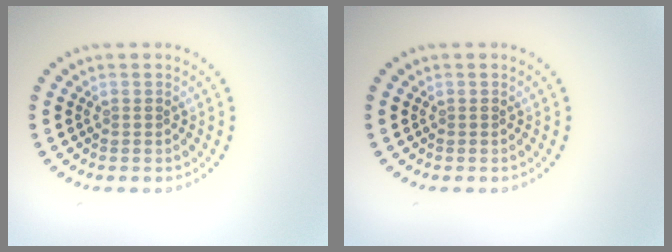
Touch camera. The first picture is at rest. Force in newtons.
{"total": 0.0}